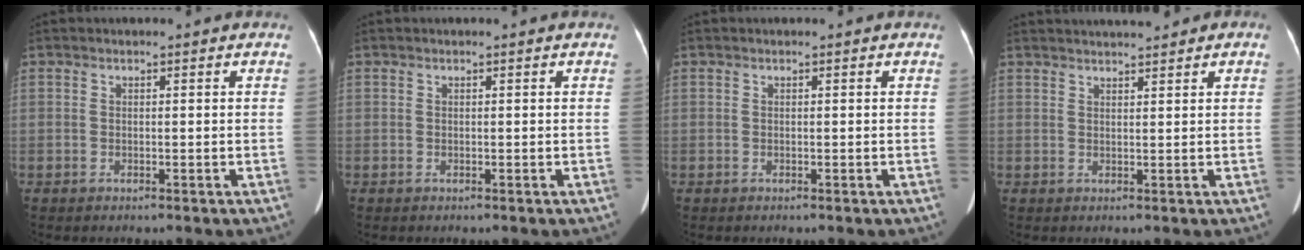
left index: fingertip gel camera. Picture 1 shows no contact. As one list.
[{"total": 0.0}, {"total": 0.0}, {"total": 4.4, "force": [4.0, 0.5, 1.8], "torque": [-0.022, 0.024, 0.060]}]